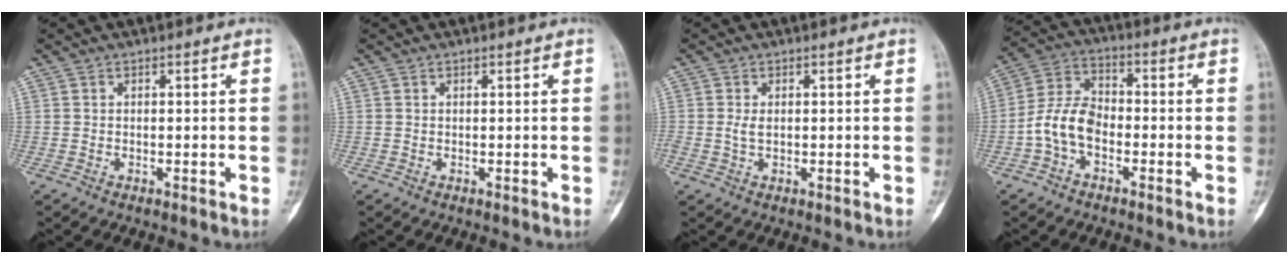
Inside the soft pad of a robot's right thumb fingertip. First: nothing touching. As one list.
[{"total": 0.0}, {"total": 1.8, "force": [0.1, 1.0, 1.5], "torque": [-0.034, 0.000, 0.004]}, {"total": 8.6, "force": [-2.8, 5.4, 6.0], "torque": [-0.113, 0.033, -0.065]}]